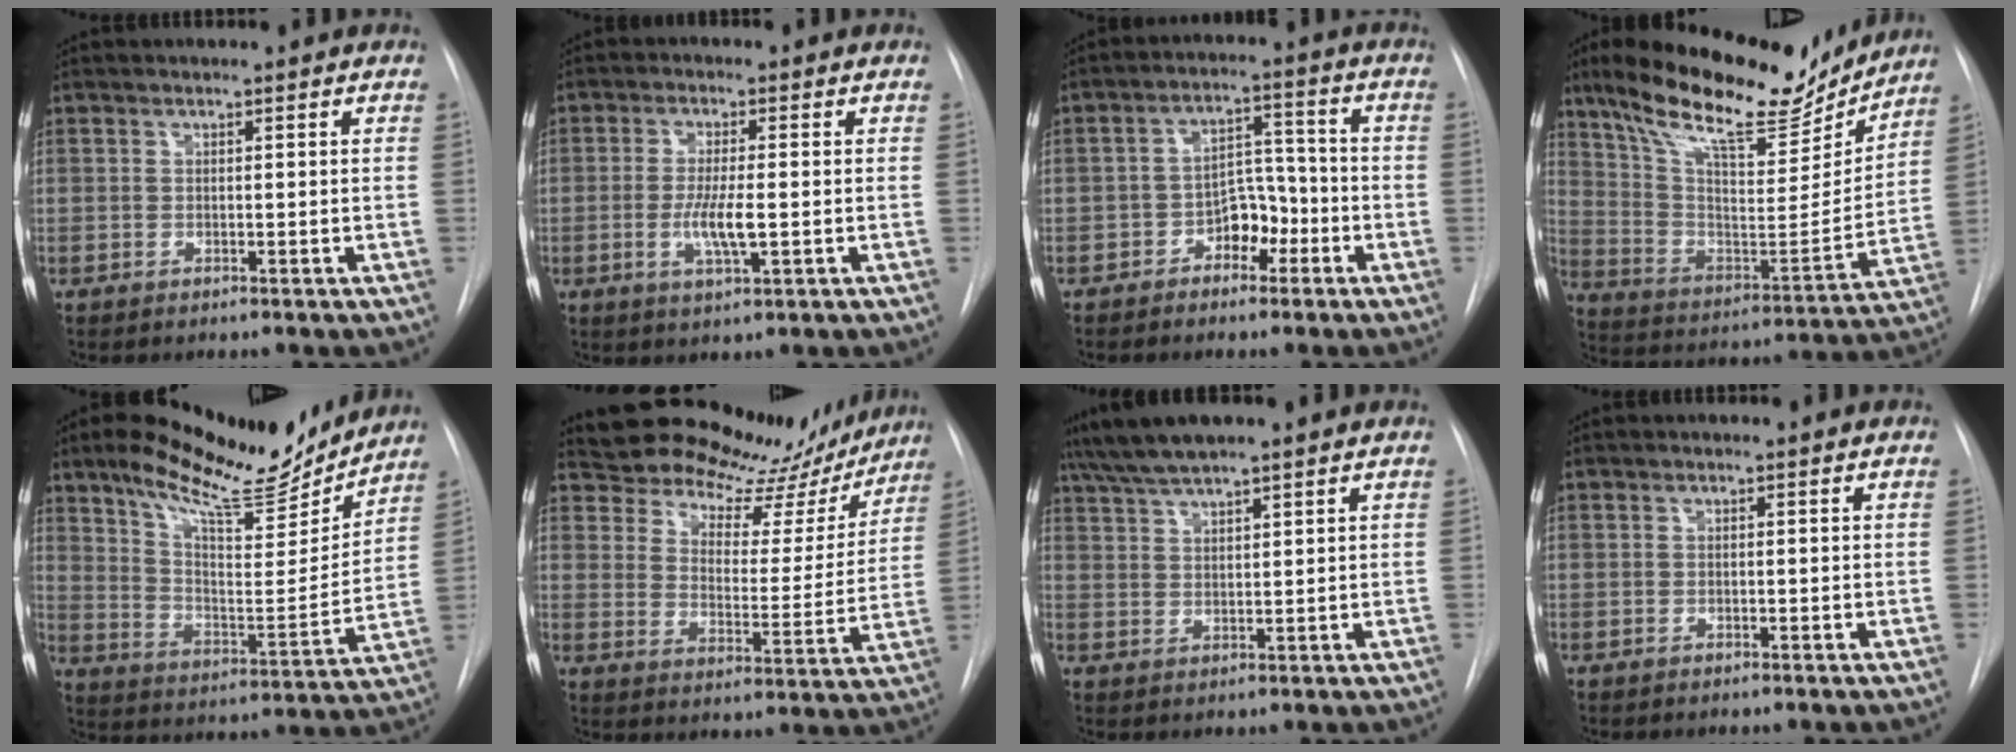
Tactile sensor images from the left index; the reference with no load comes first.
{"total": 5.5, "force": [-1.2, 0.9, 5.3], "torque": [-0.107, -0.014, -0.021]}
{"total": 5.9, "force": [-3.2, 3.4, 3.6], "torque": [-0.053, 0.019, -0.056]}
{"total": 22.8, "force": [17.9, 6.3, 12.7], "torque": [-0.219, -0.008, 0.291]}
{"total": 18.0, "force": [14.9, 3.7, 9.3], "torque": [-0.152, -0.016, 0.238]}
{"total": 20.0, "force": [17.8, 7.7, 5.1], "torque": [-0.064, -0.019, 0.222]}
{"total": 6.3, "force": [5.4, 0.1, 3.3], "torque": [-0.066, 0.032, 0.102]}
{"total": 0.0}